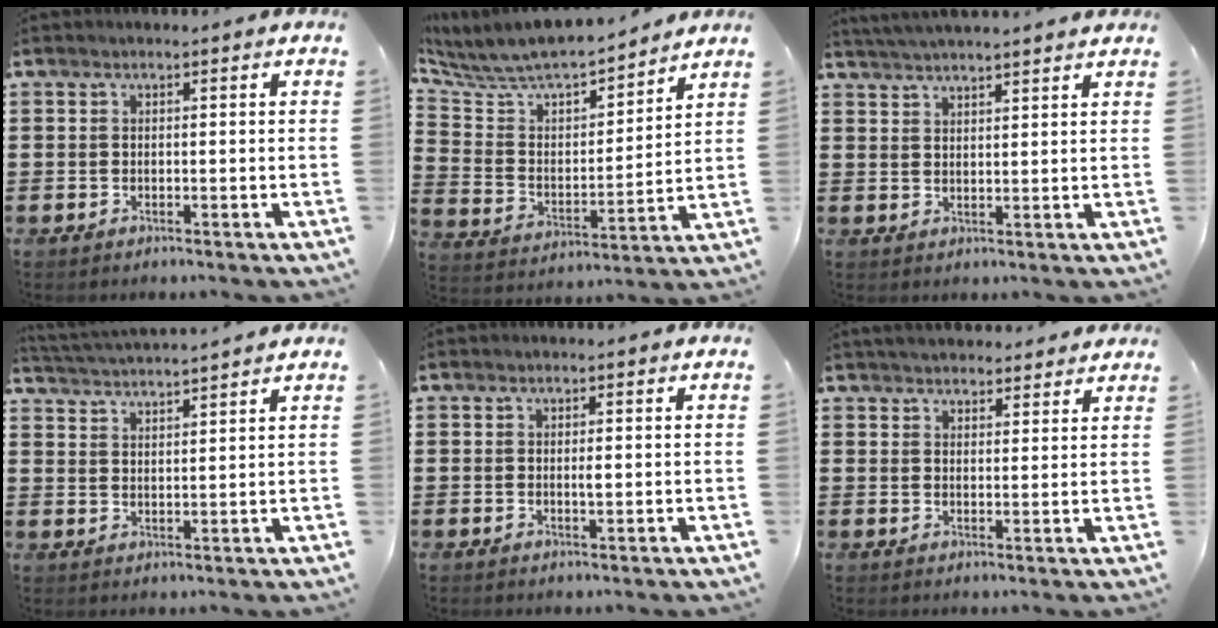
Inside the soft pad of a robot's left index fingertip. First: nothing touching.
{"total": 6.7, "force": [6.1, 1.8, 2.1], "torque": [-0.073, -0.046, 0.101]}
{"total": 3.0, "force": [2.9, -0.6, 0.3], "torque": [-0.013, -0.008, 0.054]}
{"total": 3.0, "force": [3.0, -0.6, 0.0], "torque": [-0.012, -0.017, 0.051]}
{"total": 0.9, "force": [0.1, 0.1, 0.9], "torque": [-0.017, -0.002, 0.002]}
{"total": 3.2, "force": [3.2, 0.4, 0.2], "torque": [-0.011, -0.005, 0.061]}